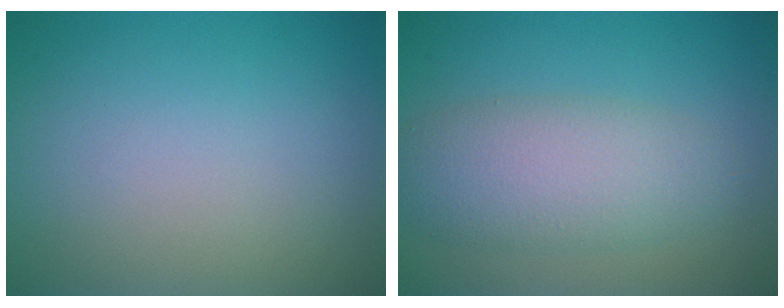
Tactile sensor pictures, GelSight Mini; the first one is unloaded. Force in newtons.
{"total": 5.2, "press": 5.2, "slide": 0.1}